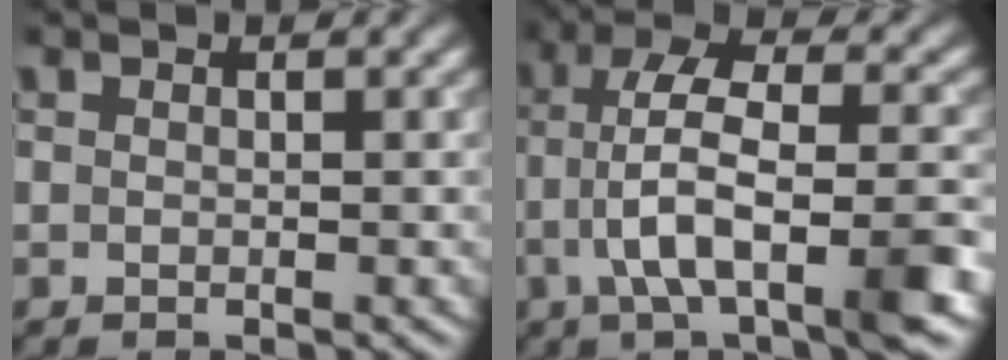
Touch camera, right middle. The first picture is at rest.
{"total": 8.4, "force": [-2.3, 2.8, 7.6], "torque": [-0.132, 0.015, -0.044]}